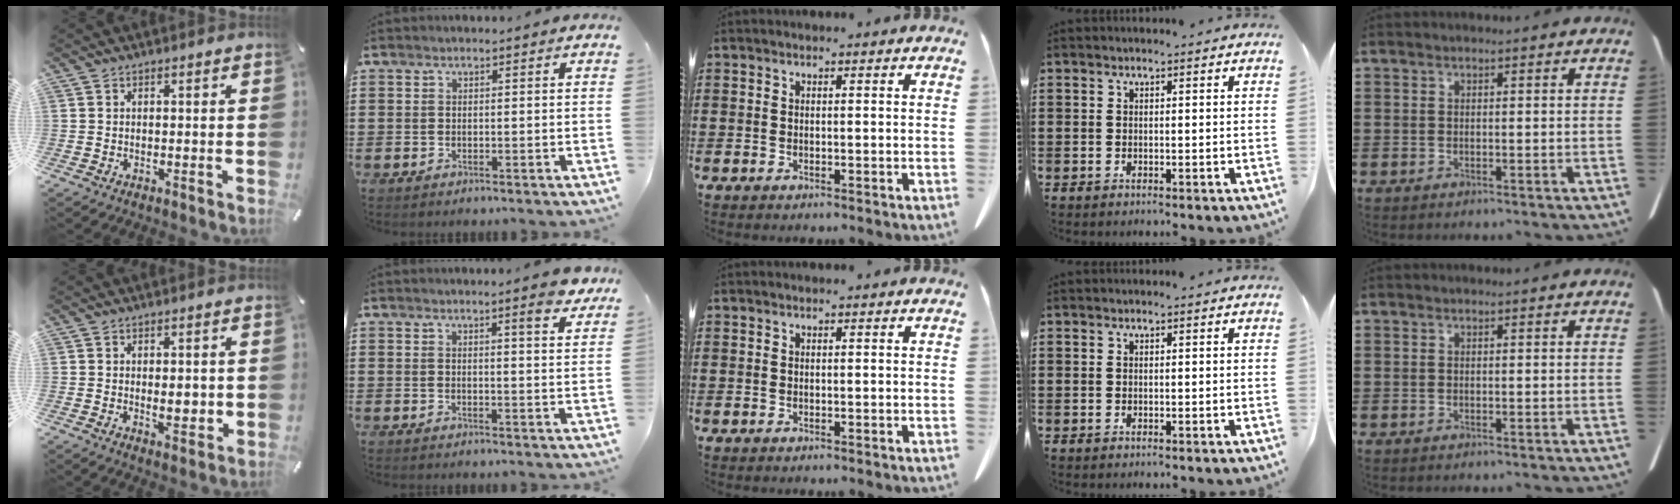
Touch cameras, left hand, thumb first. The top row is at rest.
{"thumb": {"total": 4.1, "force": [0.4, 2.3, 3.3], "torque": [-0.042, -0.005, 0.002]}, "index": {"total": 3.7, "force": [3.0, 0.1, 2.1], "torque": [-0.034, -0.012, 0.050]}}